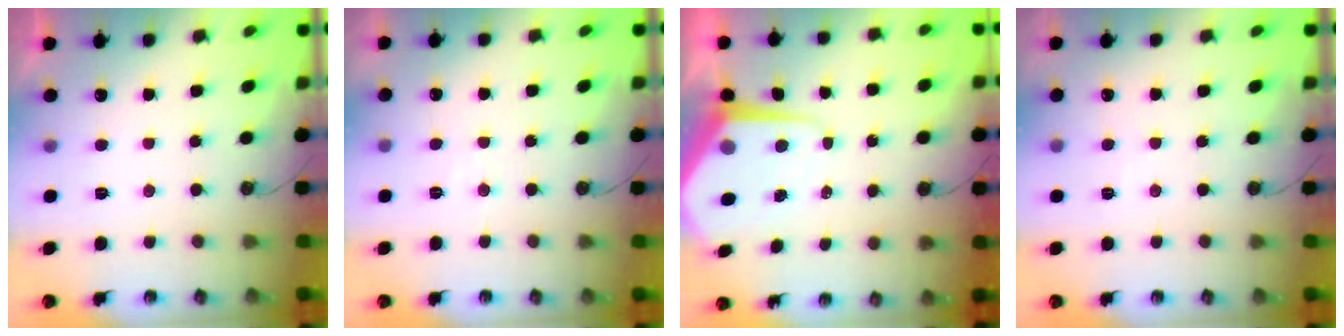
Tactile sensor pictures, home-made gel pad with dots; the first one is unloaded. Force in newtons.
{"total": 4.2, "press": 4.2, "slide": 0.7}
{"total": 7.6, "press": 7.6, "slide": 0.6}
{"total": 1.9, "press": 1.9, "slide": 0.3}